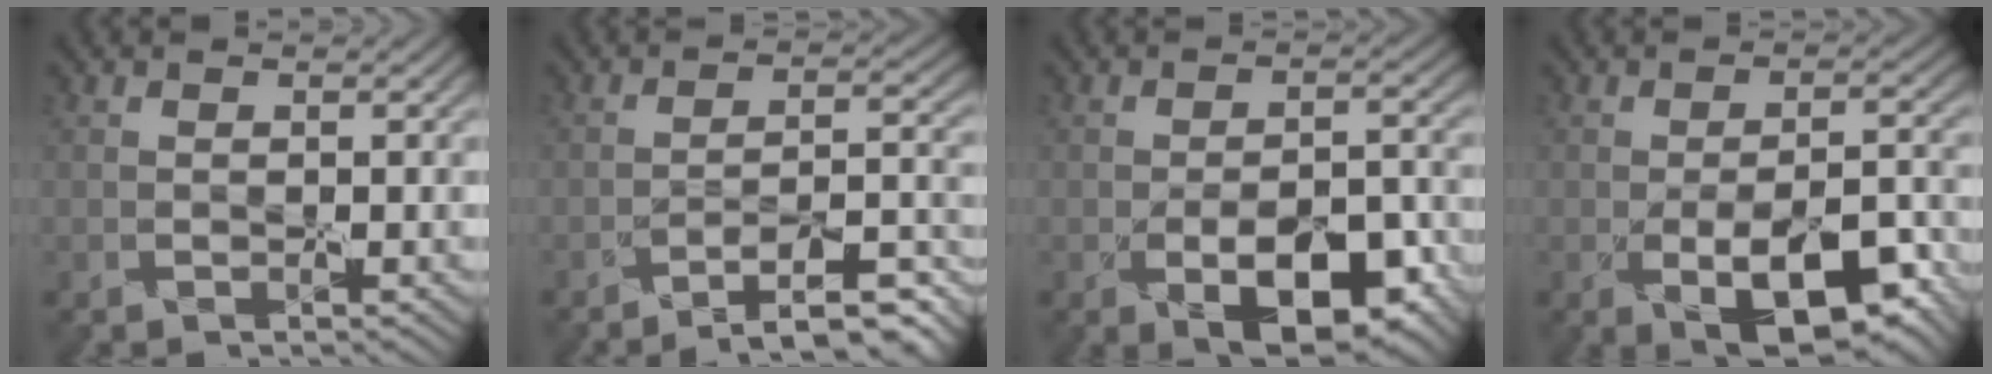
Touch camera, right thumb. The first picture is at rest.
{"total": 8.4, "force": [-7.2, 0.4, 4.5], "torque": [-0.053, 0.023, -0.112]}
{"total": 8.4, "force": [-4.1, 3.7, 6.3], "torque": [-0.091, -0.007, -0.057]}
{"total": 9.0, "force": [-4.1, 3.5, 7.3], "torque": [-0.114, -0.010, -0.054]}